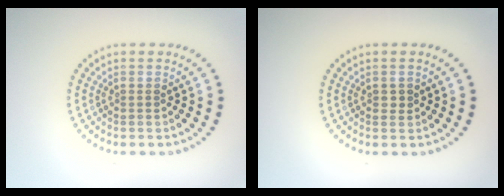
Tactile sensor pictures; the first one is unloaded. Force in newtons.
{"total": 0.7, "press": 0.7, "slide": 0.0}